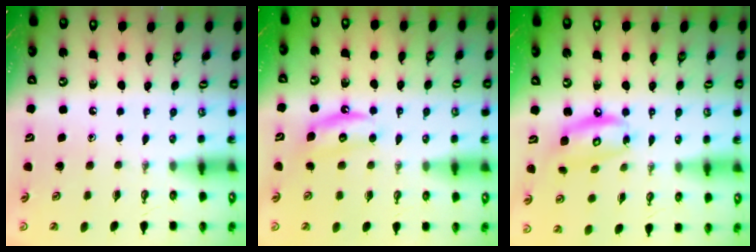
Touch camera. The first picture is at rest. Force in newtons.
{"total": 5.7, "press": 5.6, "slide": 1.1}
{"total": 9.7, "press": 9.7, "slide": 0.9}